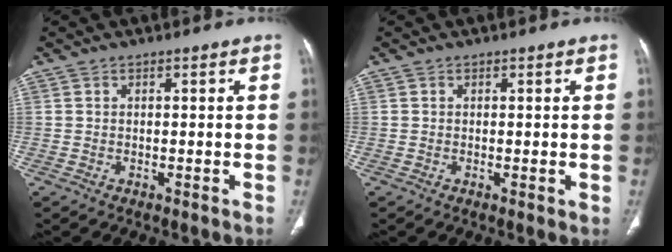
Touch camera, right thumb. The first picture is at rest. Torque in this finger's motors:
{"motor_torque": [-0.29, 0.06, -0.15, -0.02, 0.02]}